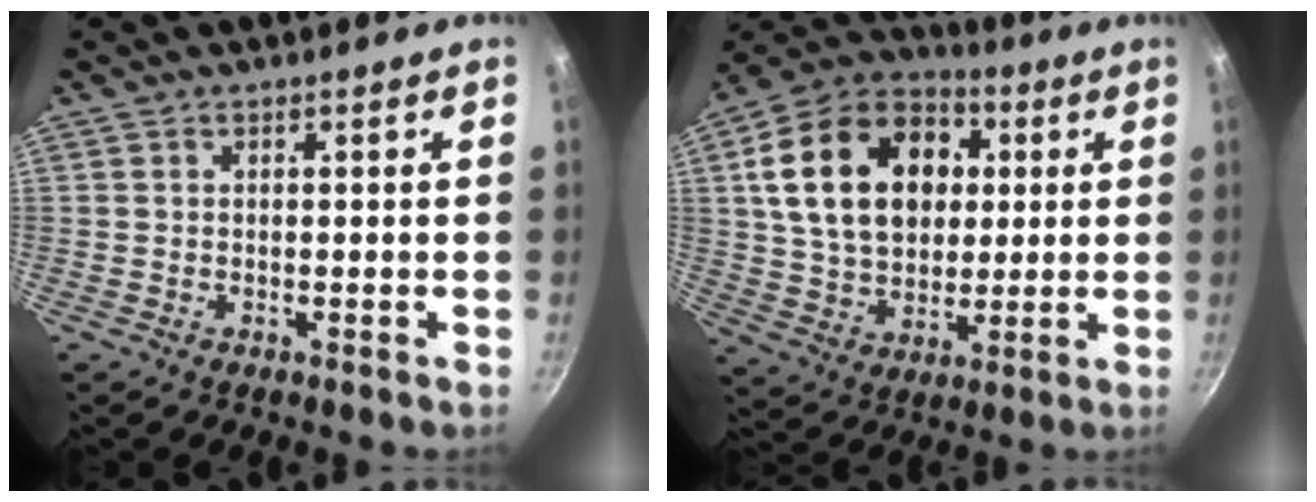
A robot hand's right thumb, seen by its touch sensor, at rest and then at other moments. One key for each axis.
{"total": 22.5, "fx": 4.5, "fy": 16.2, "fz": 15.0, "tx": -0.234, "ty": 0.013, "tz": 0.074}